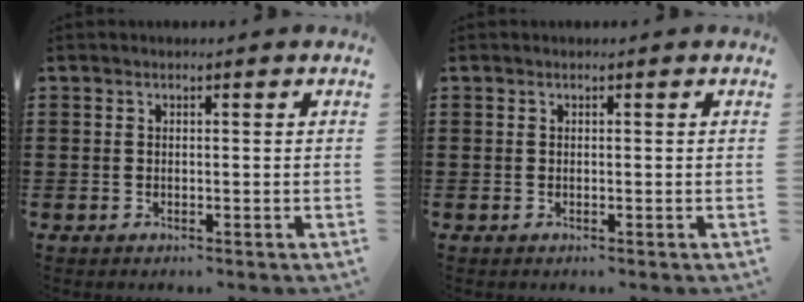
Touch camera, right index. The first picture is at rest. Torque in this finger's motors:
{"motor_torque": [0.00, 0.00, 0.00, 0.00]}